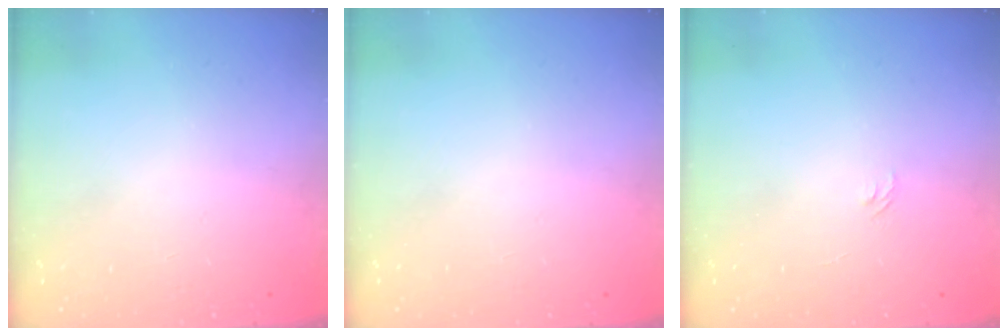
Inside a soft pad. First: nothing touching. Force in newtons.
{"total": 0.0}
{"total": 4.0, "press": 4.0, "slide": 0.4}